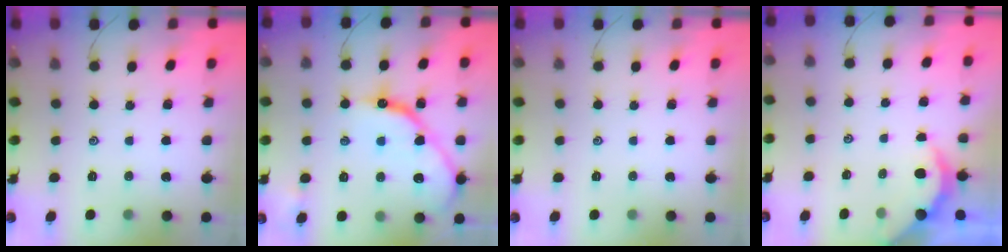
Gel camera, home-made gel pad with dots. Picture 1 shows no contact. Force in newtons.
{"total": 13.5, "press": 13.4, "slide": 1.4}
{"total": 0.0}
{"total": 2.4, "press": 2.3, "slide": 0.4}